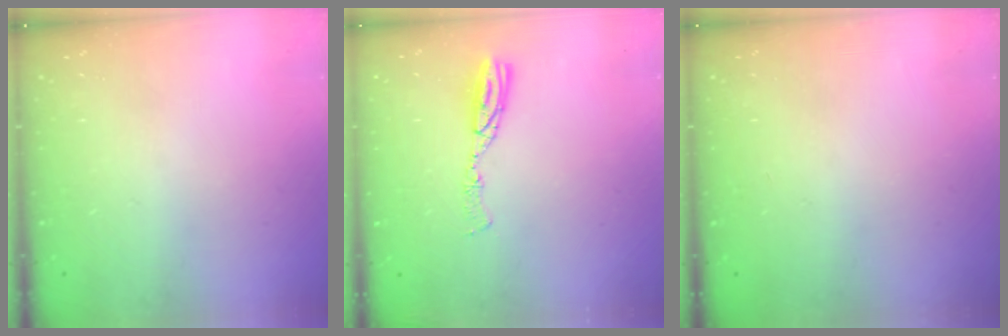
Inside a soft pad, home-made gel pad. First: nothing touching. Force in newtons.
{"total": 6.6, "press": 6.5, "slide": 0.7}
{"total": 0.0}